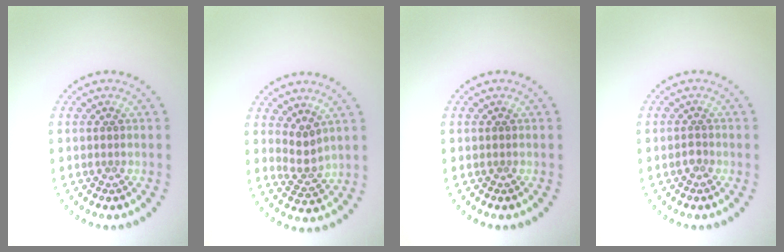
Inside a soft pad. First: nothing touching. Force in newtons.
{"total": 2.1, "press": 1.5, "slide": 1.4}
{"total": 0.0}
{"total": 0.8, "press": 0.6, "slide": 0.4}